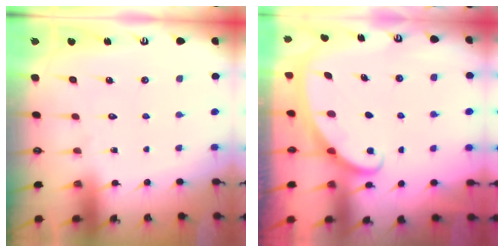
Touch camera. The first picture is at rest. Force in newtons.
{"total": 2.2, "press": 2.2, "slide": 0.1}